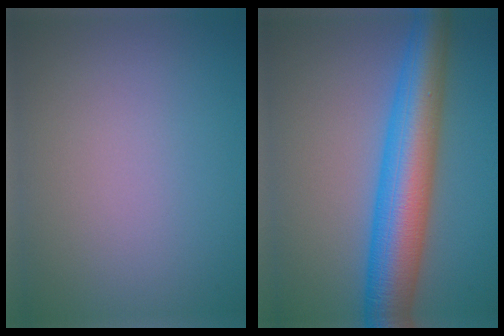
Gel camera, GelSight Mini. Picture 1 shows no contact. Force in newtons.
{"total": 9.0, "press": 8.9, "slide": 0.2}